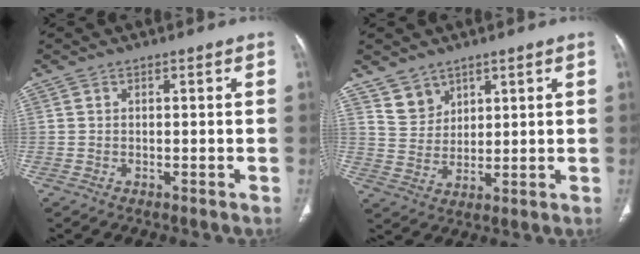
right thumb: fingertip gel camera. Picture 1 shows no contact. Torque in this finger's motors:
{"motor_torque": [-0.52, 0.43, 0.21, -0.04, -0.01]}